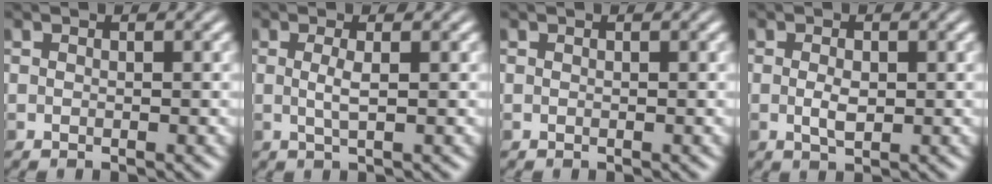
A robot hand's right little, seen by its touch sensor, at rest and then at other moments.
{"total": 1.2, "force": [0.0, -0.1, 1.2], "torque": [-0.028, 0.002, 0.004]}
{"total": 0.0}
{"total": 1.7, "force": [-0.2, 0.9, 1.4], "torque": [-0.030, 0.002, -0.001]}